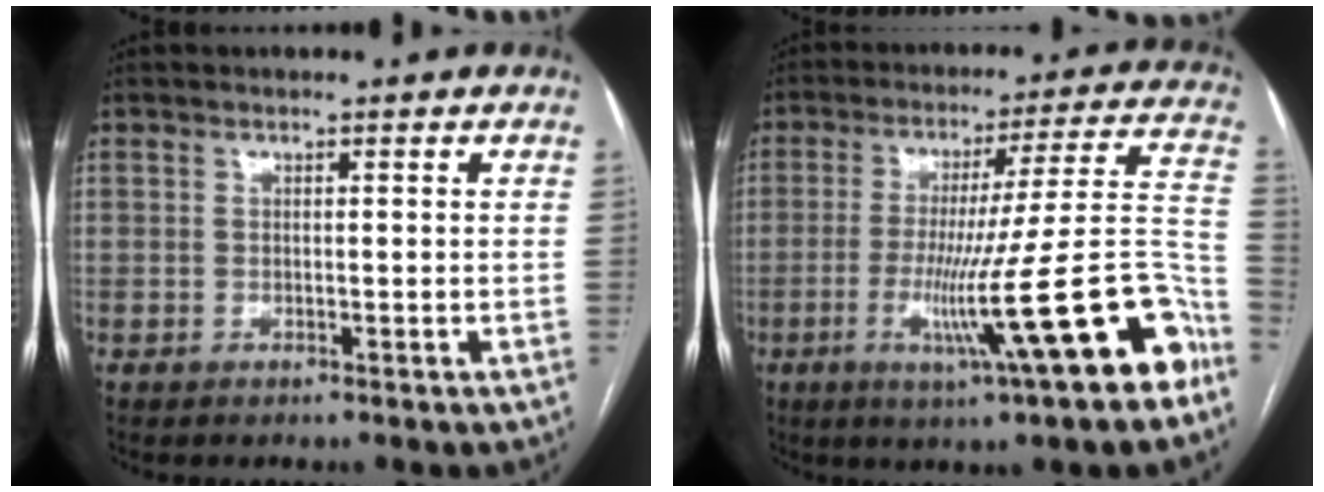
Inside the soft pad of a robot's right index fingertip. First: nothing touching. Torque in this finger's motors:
{"motor_torque": [2.14, 0.00, 1.05, 0.21]}